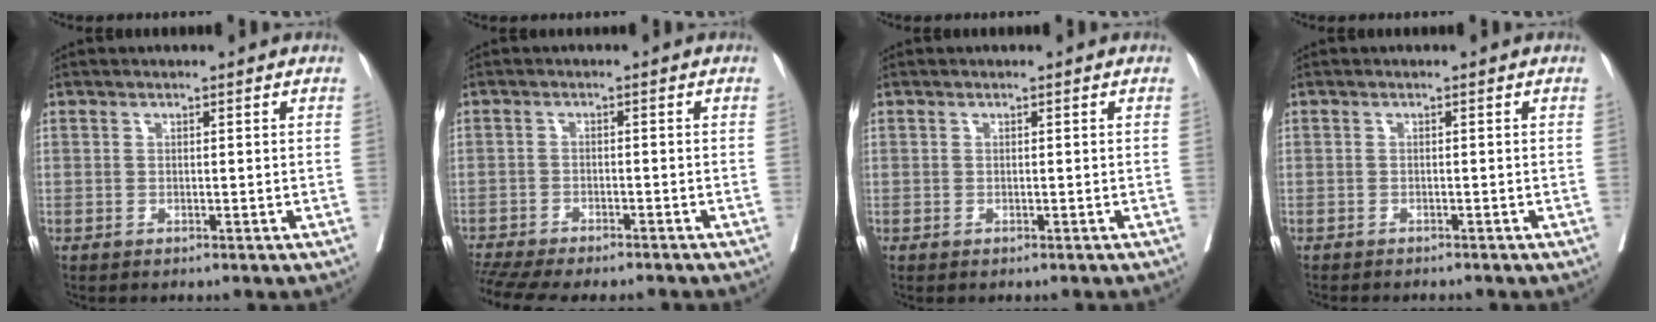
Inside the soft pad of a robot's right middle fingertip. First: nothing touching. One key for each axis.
{"total": 13.9, "fx": -12.2, "fy": 2.8, "fz": 6.0, "tx": -0.131, "ty": -0.016, "tz": -0.171}
{"total": 1.0, "fx": -0.9, "fy": 0.2, "fz": 0.4, "tx": -0.009, "ty": -0.004, "tz": -0.012}
{"total": 3.9, "fx": -3.6, "fy": 0.7, "fz": 1.3, "tx": -0.018, "ty": -0.007, "tz": -0.046}